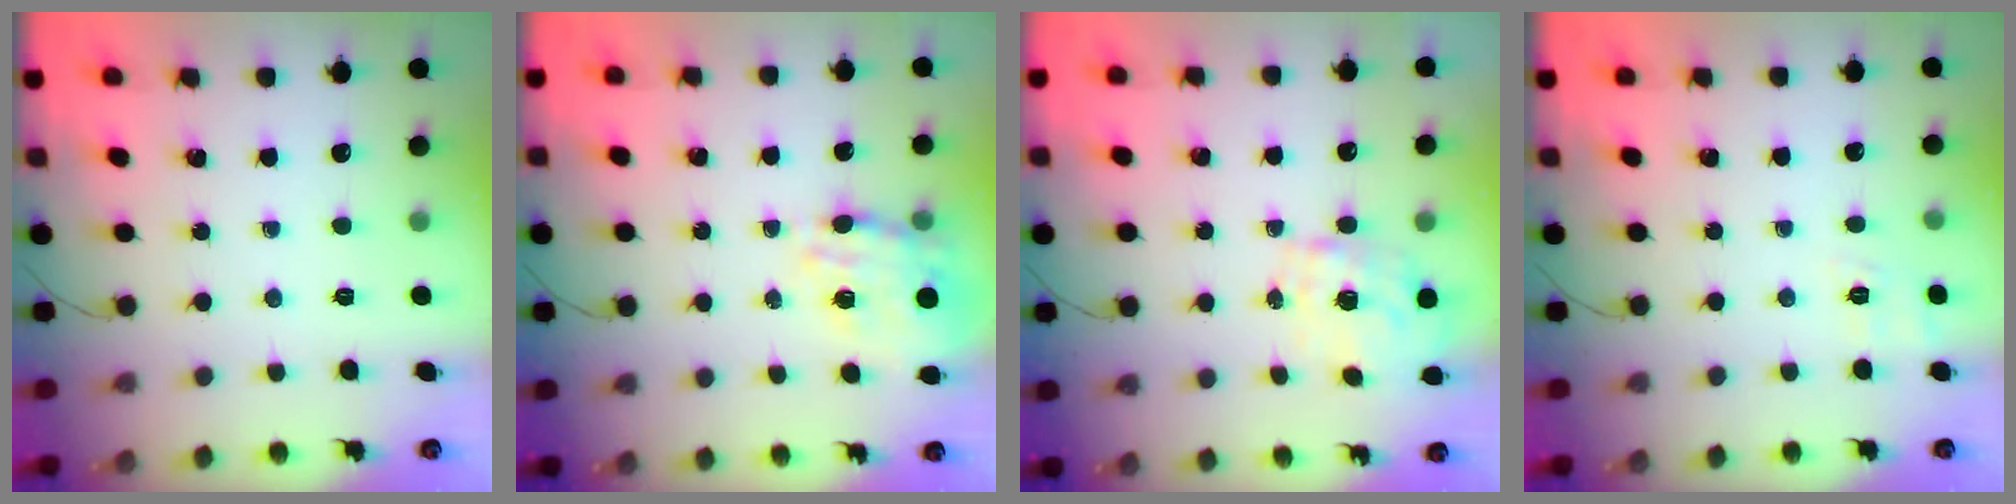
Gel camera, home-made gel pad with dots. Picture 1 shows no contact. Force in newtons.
{"total": 12.5, "press": 12.0, "slide": 3.4}
{"total": 1.5, "press": 1.3, "slide": 0.8}
{"total": 2.5, "press": 1.4, "slide": 2.0}